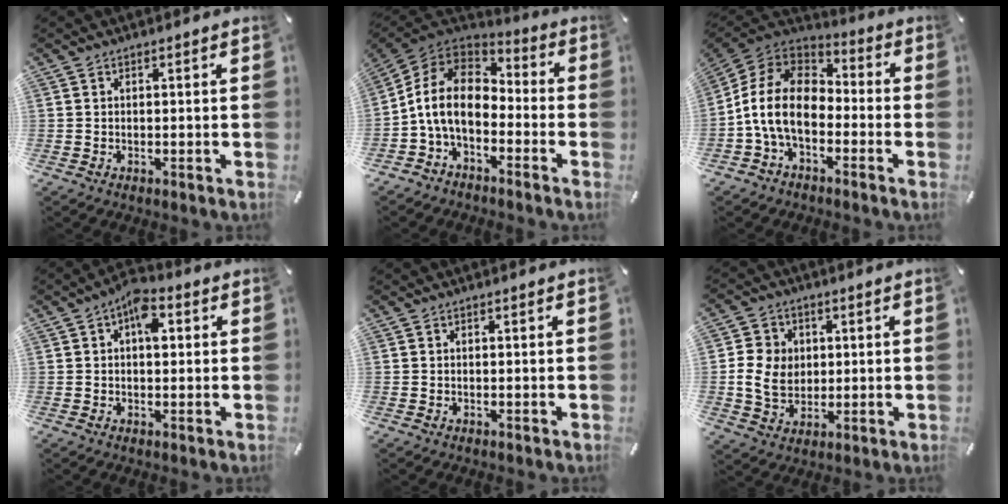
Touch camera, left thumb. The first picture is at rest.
{"total": 12.1, "force": [-3.7, 8.2, 8.2], "torque": [-0.184, 0.025, -0.075]}
{"total": 14.5, "force": [-5.0, 9.4, 9.9], "torque": [-0.210, 0.035, -0.096]}
{"total": 6.2, "force": [1.3, 3.7, 4.9], "torque": [-0.057, -0.002, 0.015]}
{"total": 0.0}
{"total": 8.6, "force": [0.2, 7.6, 3.9], "torque": [-0.083, 0.008, 0.001]}